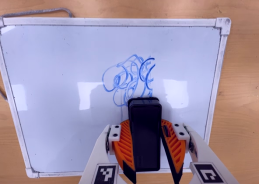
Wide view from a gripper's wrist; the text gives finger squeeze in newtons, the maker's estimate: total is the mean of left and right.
{"total": 12.9, "left": 13.8, "right": 12.0}